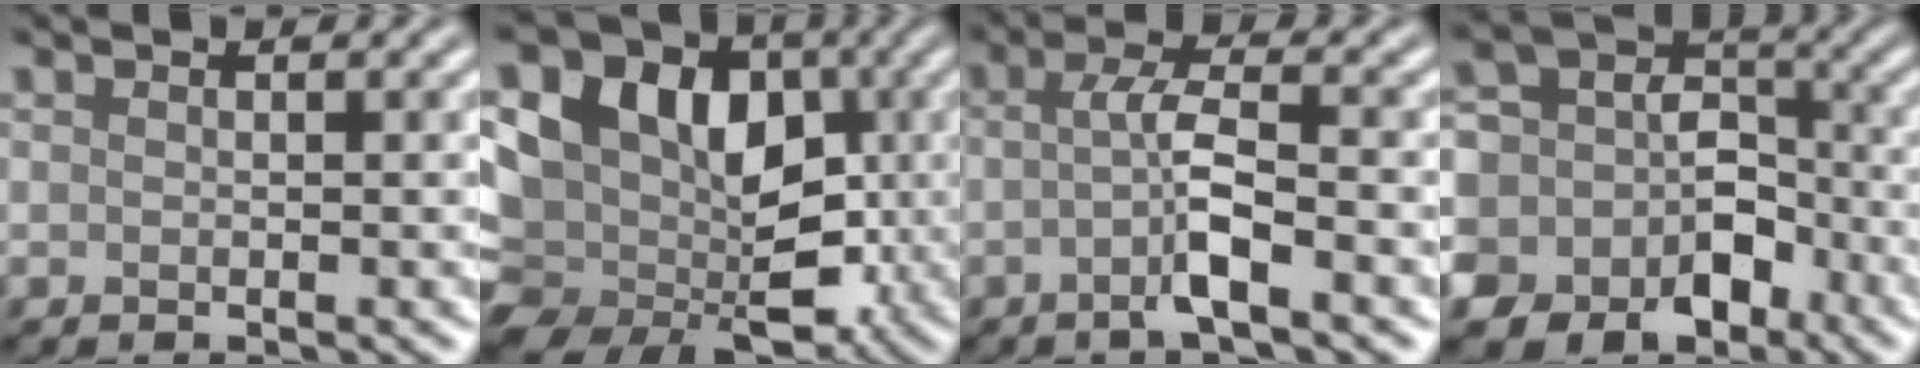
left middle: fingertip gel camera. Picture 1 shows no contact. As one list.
[{"total": 16.7, "force": [-0.1, 13.6, 9.6], "torque": [-0.164, 0.022, -0.004]}, {"total": 4.0, "force": [-1.0, 0.6, 3.8], "torque": [-0.070, 0.006, -0.029]}, {"total": 13.9, "force": [-6.5, 11.7, 3.7], "torque": [-0.093, -0.015, -0.108]}]